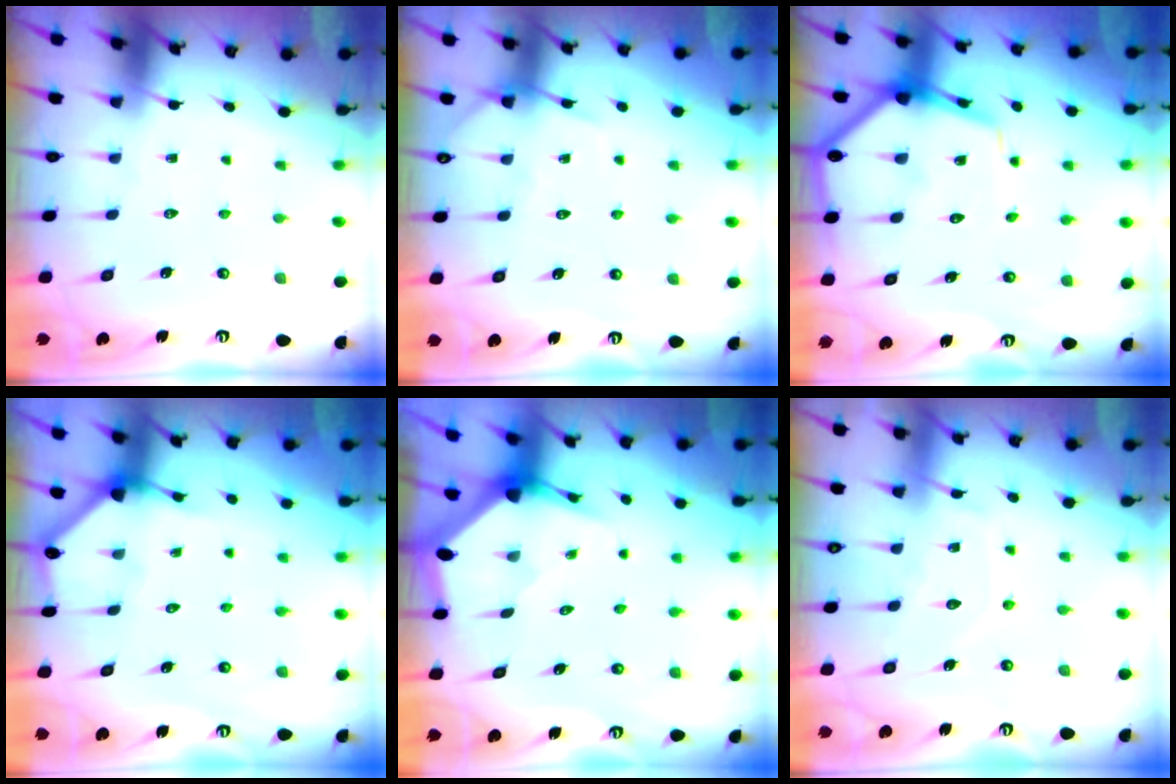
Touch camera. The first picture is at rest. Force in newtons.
{"total": 5.8, "press": 5.8, "slide": 0.7}
{"total": 12.1, "press": 12.0, "slide": 1.3}
{"total": 2.7, "press": 2.7, "slide": 0.1}
{"total": 2.9, "press": 2.9, "slide": 0.2}
{"total": 9.4, "press": 9.4, "slide": 0.9}